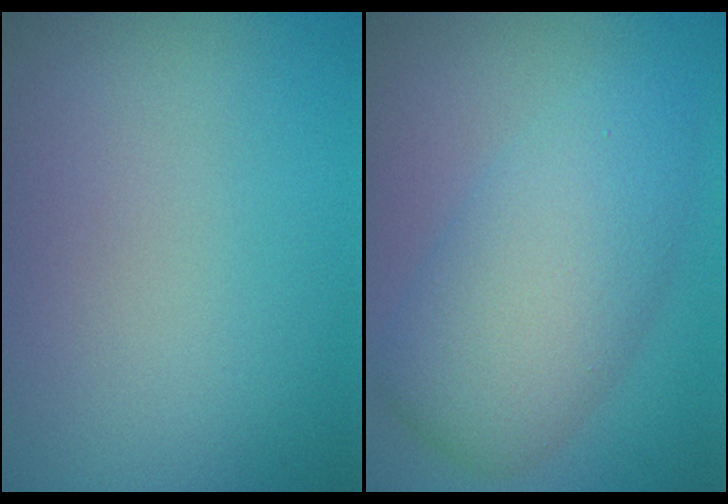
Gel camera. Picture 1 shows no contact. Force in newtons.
{"total": 6.8, "press": 6.8, "slide": 0.2}